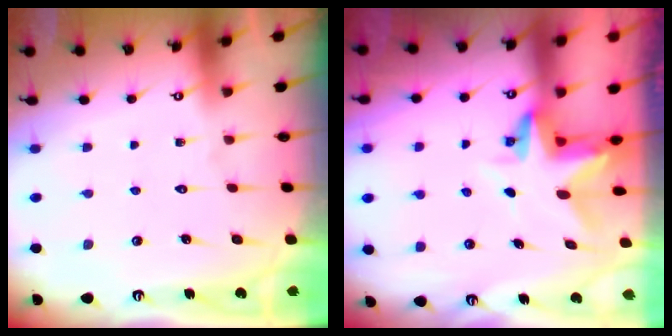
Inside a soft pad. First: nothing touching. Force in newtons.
{"total": 4.6, "press": 4.6, "slide": 0.2}